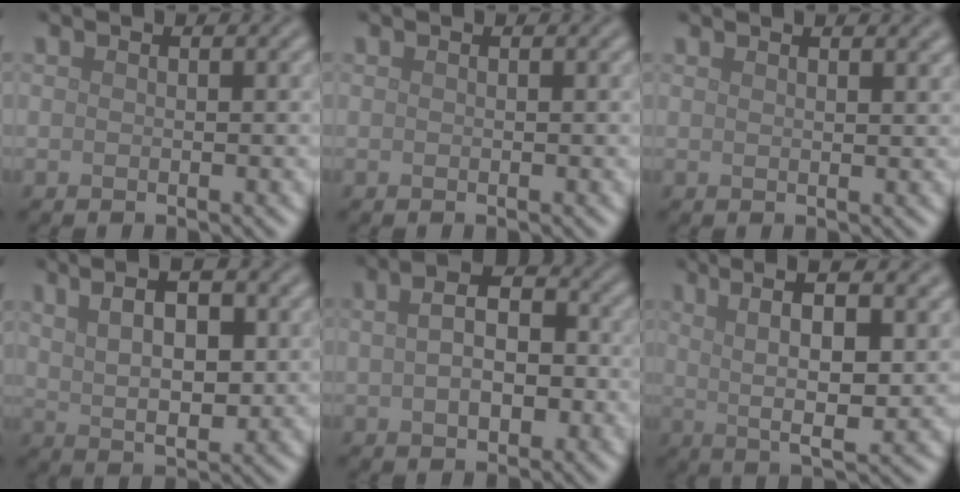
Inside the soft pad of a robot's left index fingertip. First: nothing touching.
{"total": 0.0}
{"total": 3.0, "force": [2.3, 1.1, 1.6], "torque": [-0.001, 0.014, 0.016]}
{"total": 8.2, "force": [3.4, 3.5, 6.6], "torque": [-0.107, 0.018, 0.047]}
{"total": 5.0, "force": [0.3, 3.0, 3.9], "torque": [-0.057, 0.011, -0.001]}
{"total": 8.1, "force": [2.9, 2.0, 7.3], "torque": [-0.119, 0.006, 0.052]}